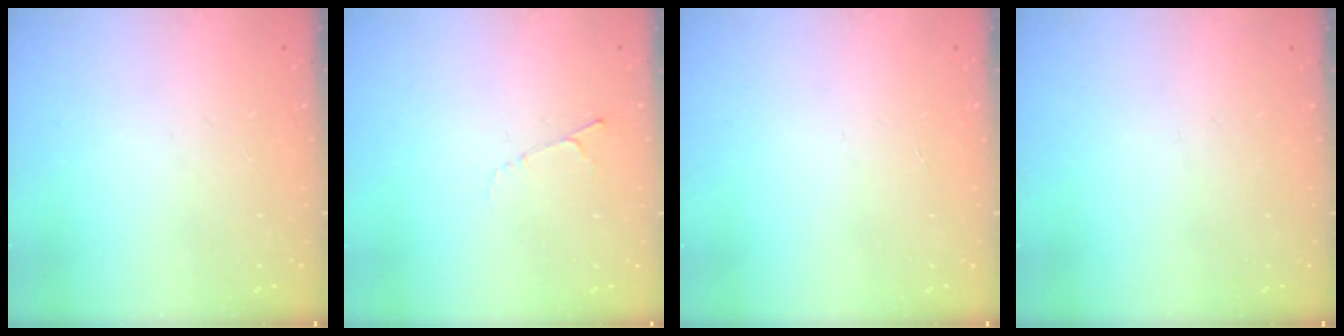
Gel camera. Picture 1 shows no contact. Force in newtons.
{"total": 3.1, "press": 3.1, "slide": 0.4}
{"total": 0.0}
{"total": 0.0}